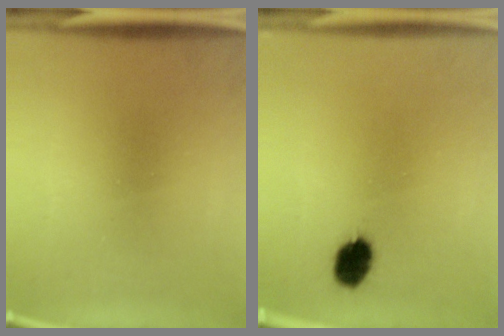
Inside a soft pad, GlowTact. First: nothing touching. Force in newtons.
{"total": 5.5}